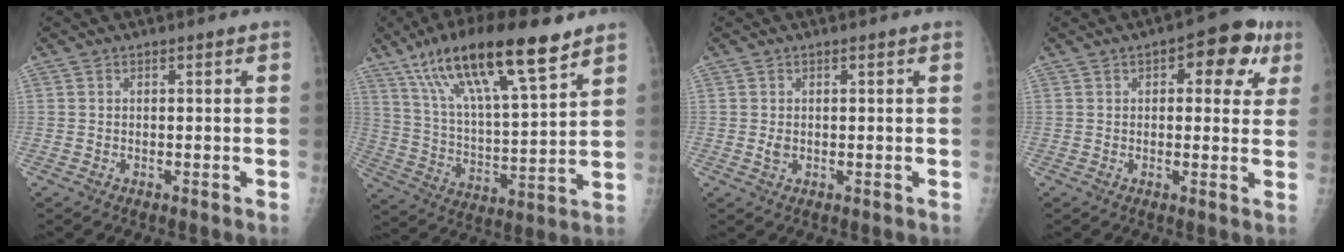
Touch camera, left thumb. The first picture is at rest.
{"total": 21.9, "force": [14.0, 5.2, 16.1], "torque": [-0.270, -0.037, 0.251]}
{"total": 1.3, "force": [0.1, 1.0, 0.9], "torque": [-0.012, -0.001, 0.004]}
{"total": 9.9, "force": [3.9, 5.0, 7.6], "torque": [-0.049, 0.006, 0.038]}